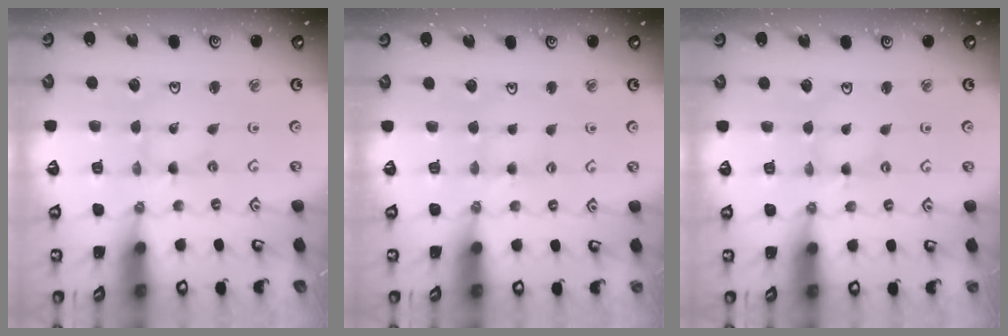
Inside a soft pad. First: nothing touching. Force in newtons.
{"total": 2.8, "press": 2.8, "slide": 0.4}
{"total": 0.0}